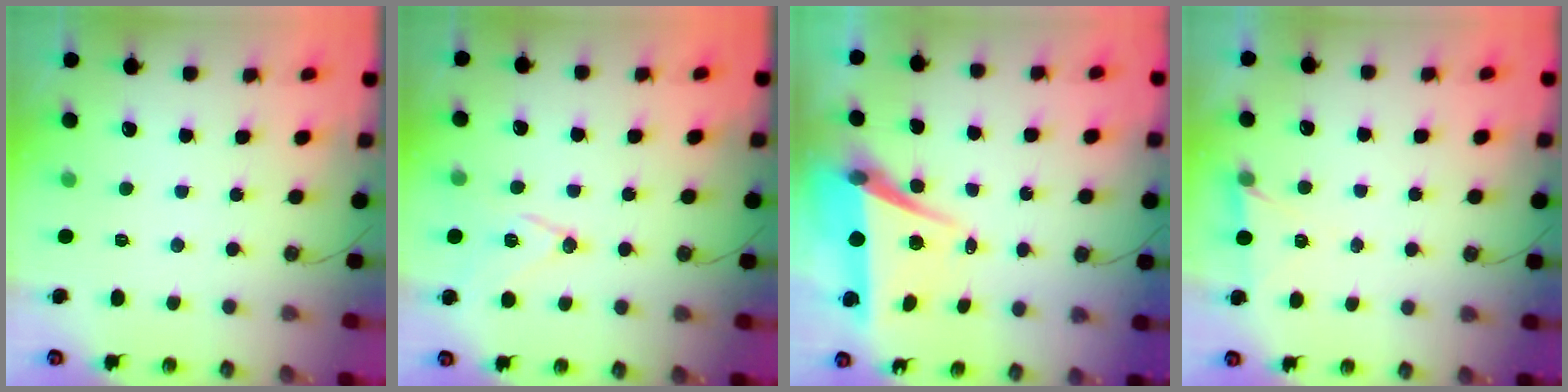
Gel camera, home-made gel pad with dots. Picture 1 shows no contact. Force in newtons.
{"total": 12.4, "press": 11.9, "slide": 3.5}
{"total": 7.4, "press": 6.0, "slide": 4.3}
{"total": 5.7, "press": 3.3, "slide": 4.6}